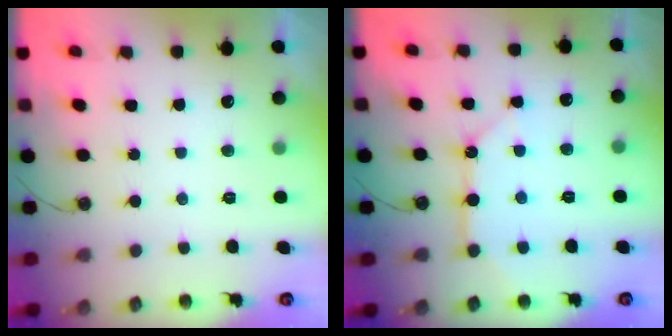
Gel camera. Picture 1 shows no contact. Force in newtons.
{"total": 10.2, "press": 10.1, "slide": 1.0}